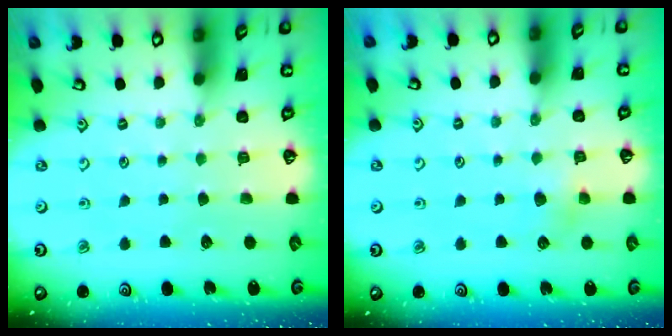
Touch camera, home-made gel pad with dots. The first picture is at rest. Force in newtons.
{"total": 4.7, "press": 4.7, "slide": 0.7}